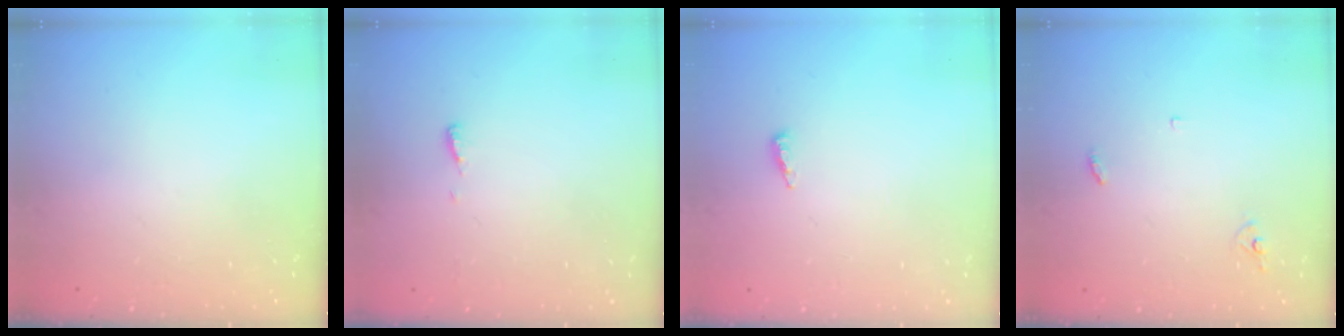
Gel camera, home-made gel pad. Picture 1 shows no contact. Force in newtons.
{"total": 3.7, "press": 3.7, "slide": 0.4}
{"total": 3.7, "press": 3.6, "slide": 0.4}
{"total": 2.9, "press": 2.9, "slide": 0.2}